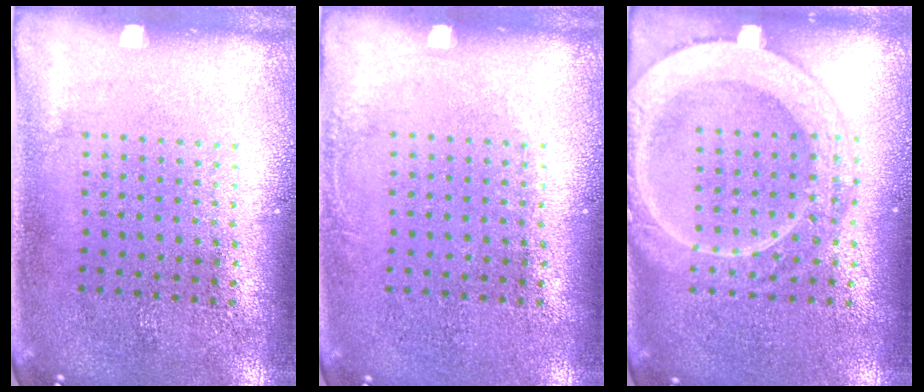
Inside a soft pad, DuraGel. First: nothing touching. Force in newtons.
{"total": 0.7, "press": 0.7, "slide": 0.1}
{"total": 4.1, "press": 4.1, "slide": 0.4}